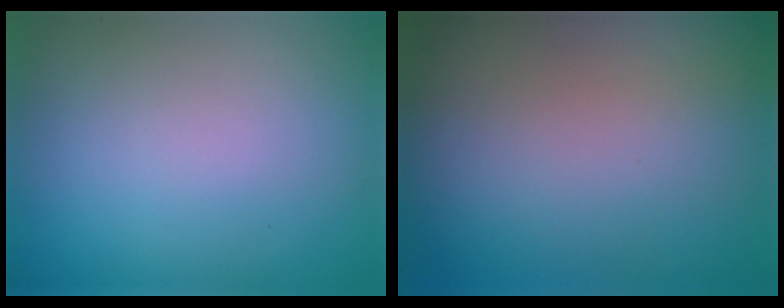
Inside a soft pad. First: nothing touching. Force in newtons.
{"total": 0.0}